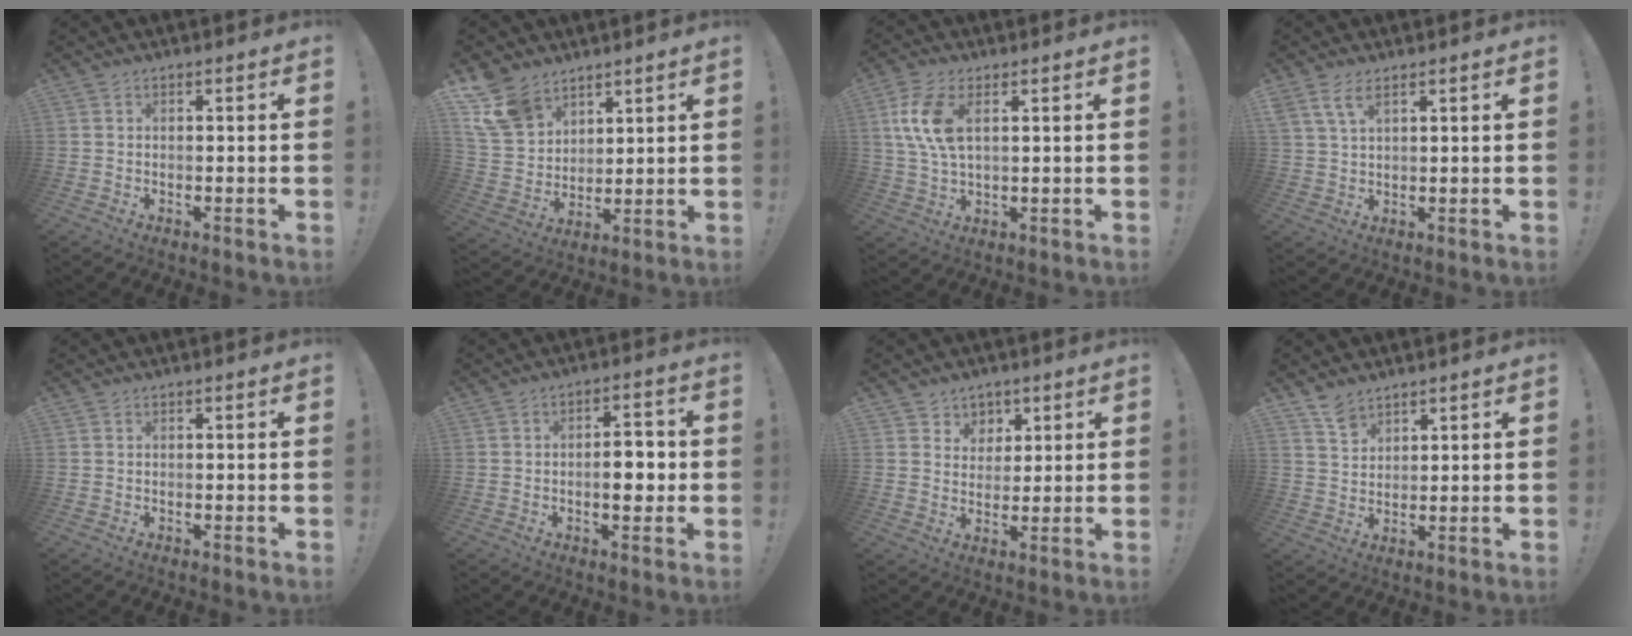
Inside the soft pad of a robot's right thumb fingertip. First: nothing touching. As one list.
[{"total": 14.3, "force": [9.5, 9.1, 5.5], "torque": [-0.116, -0.055, 0.190]}, {"total": 10.6, "force": [3.2, 5.5, 8.4], "torque": [-0.170, -0.001, 0.061]}, {"total": 5.3, "force": [3.1, 2.2, 3.7], "torque": [-0.064, -0.010, 0.058]}, {"total": 0.0}, {"total": 7.1, "force": [-1.2, 3.6, 6.0], "torque": [-0.080, 0.012, -0.025]}, {"total": 5.7, "force": [2.8, 4.9, 0.2], "torque": [-0.004, -0.028, 0.056]}, {"total": 5.5, "force": [4.5, 2.5, 2.0], "torque": [-0.029, -0.028, 0.084]}]